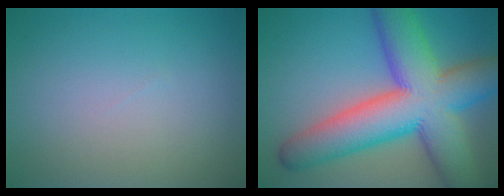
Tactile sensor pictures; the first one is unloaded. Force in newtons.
{"total": 13.6, "press": 13.6, "slide": 0.5}